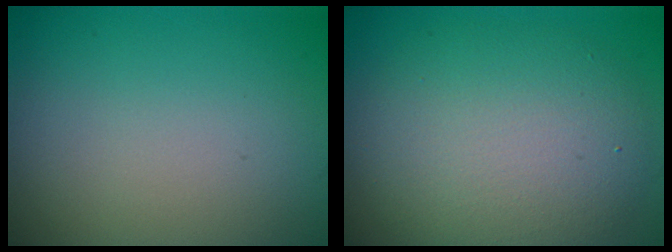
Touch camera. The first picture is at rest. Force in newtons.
{"total": 7.5, "press": 7.5, "slide": 0.8}